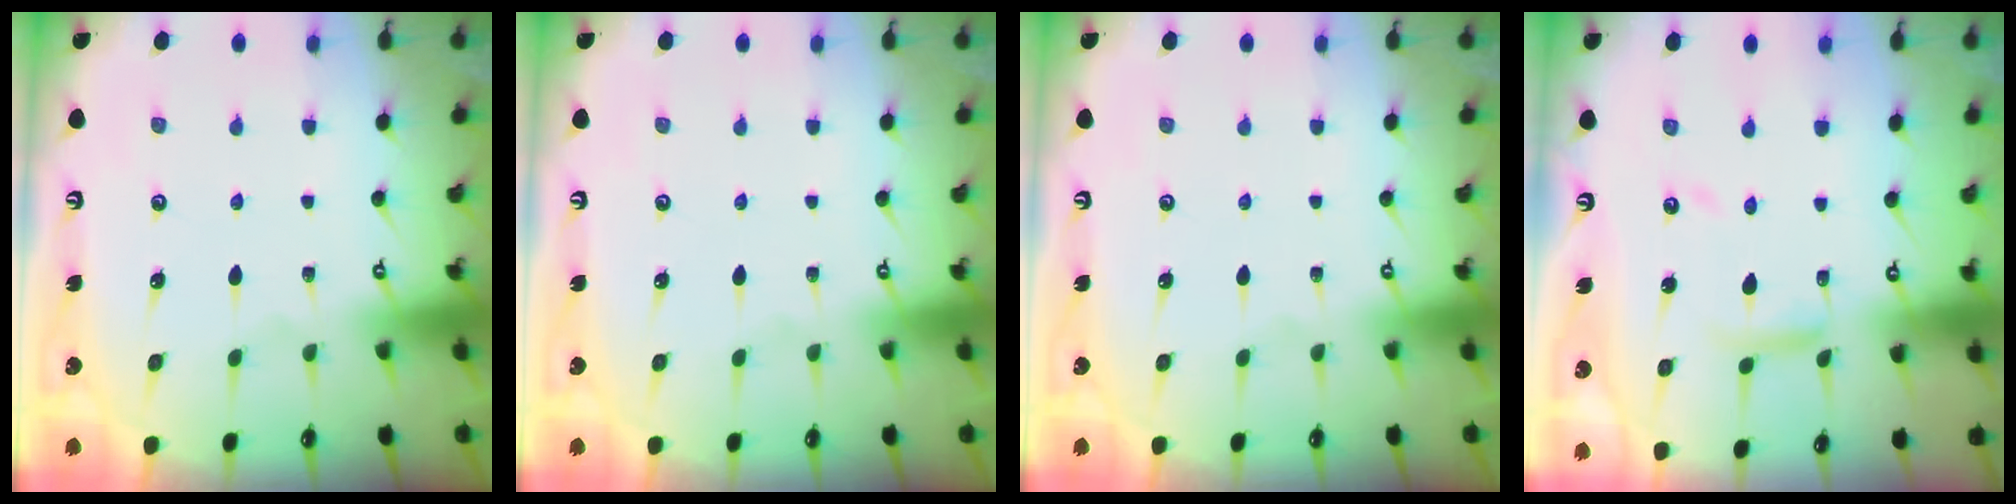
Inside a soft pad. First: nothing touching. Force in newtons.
{"total": 0.0}
{"total": 0.0}
{"total": 8.3, "press": 8.3, "slide": 0.6}